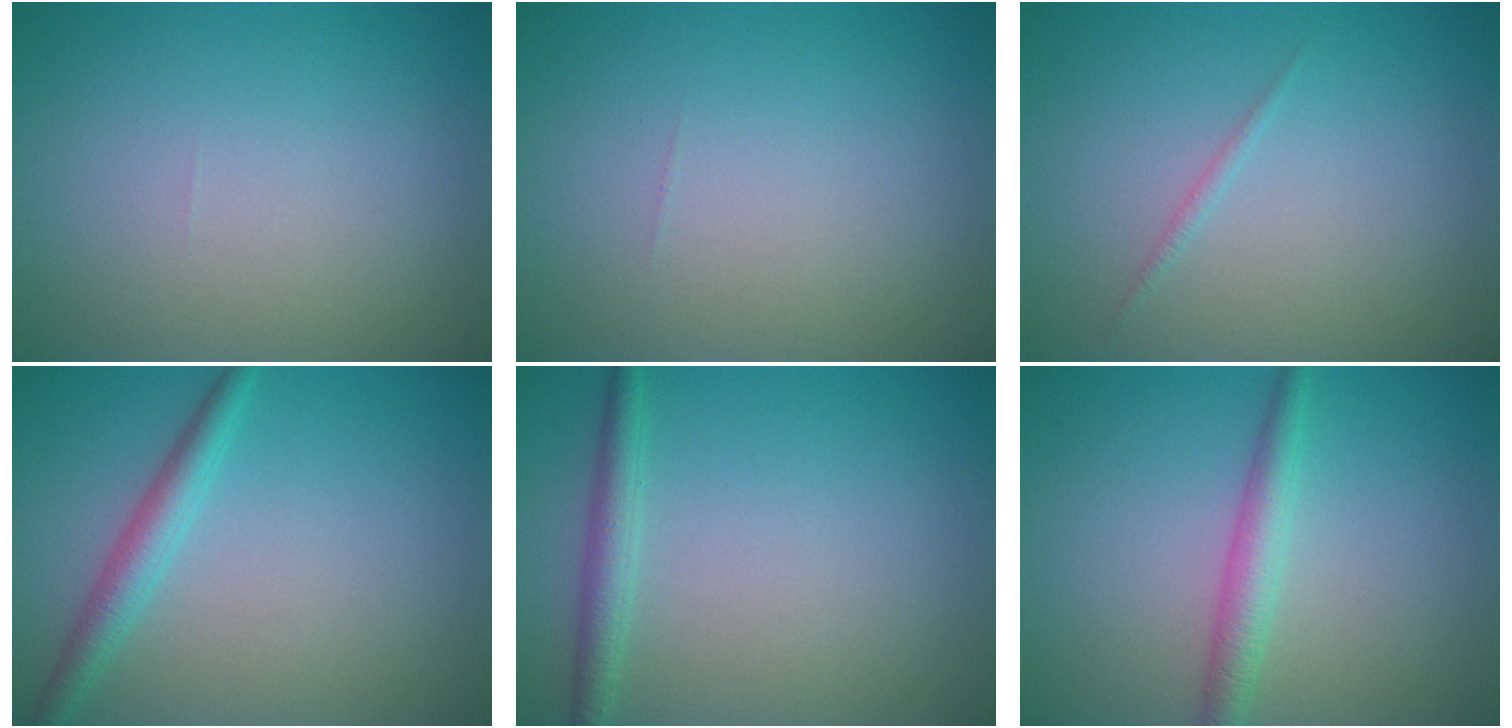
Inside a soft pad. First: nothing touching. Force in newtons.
{"total": 0.0}
{"total": 0.5, "press": 0.5, "slide": 0.0}
{"total": 2.7, "press": 2.7, "slide": 0.1}
{"total": 2.2, "press": 2.2, "slide": 0.1}
{"total": 2.7, "press": 2.7, "slide": 0.0}